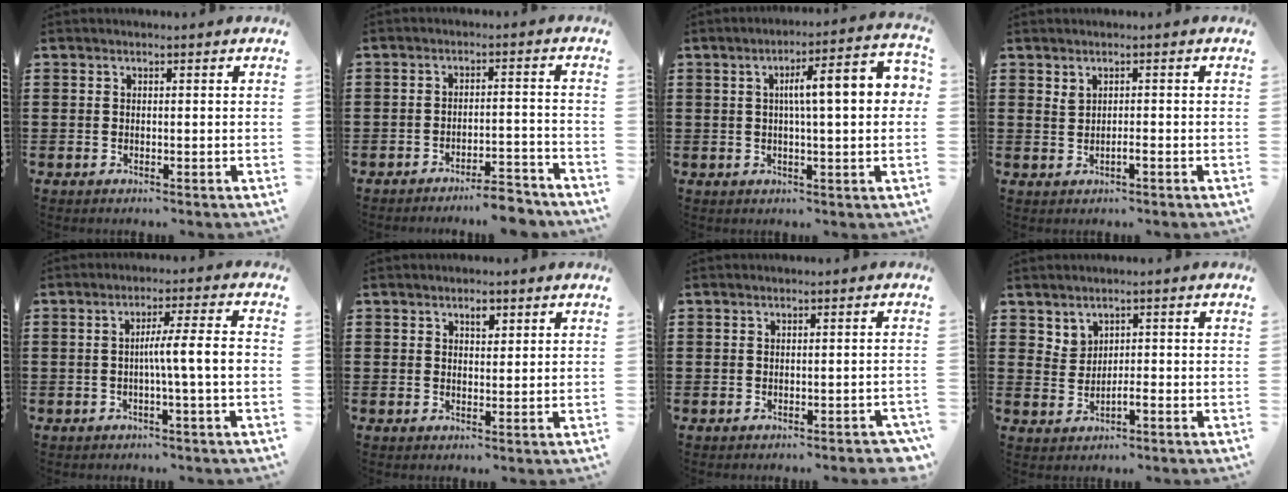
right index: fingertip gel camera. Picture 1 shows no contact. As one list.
[{"total": 5.0, "force": [-4.7, -0.1, 1.6], "torque": [-0.028, -0.005, -0.091]}, {"total": 9.0, "force": [1.3, 1.4, 8.8], "torque": [-0.147, -0.001, 0.012]}, {"total": 1.4, "force": [-0.1, 0.3, 1.4], "torque": [-0.029, -0.001, -0.002]}, {"total": 5.4, "force": [-0.8, -0.3, 5.3], "torque": [-0.097, -0.002, -0.021]}, {"total": 2.0, "force": [1.2, 1.0, 1.3], "torque": [-0.014, -0.003, 0.017]}, {"total": 1.0, "force": [-0.9, 0.2, 0.2], "torque": [-0.007, -0.001, -0.020]}, {"total": 1.5, "force": [0.3, 0.9, 1.1], "torque": [-0.025, -0.002, 0.007]}]